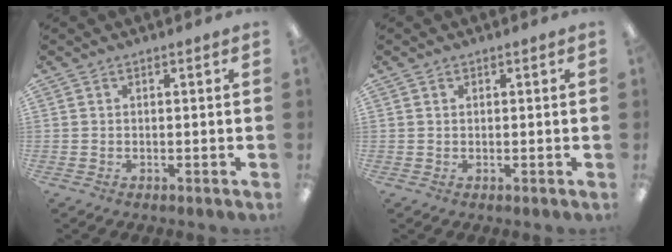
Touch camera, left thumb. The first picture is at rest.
{"total": 0.6, "force": [0.3, 0.4, 0.2], "torque": [-0.004, 0.004, 0.005]}